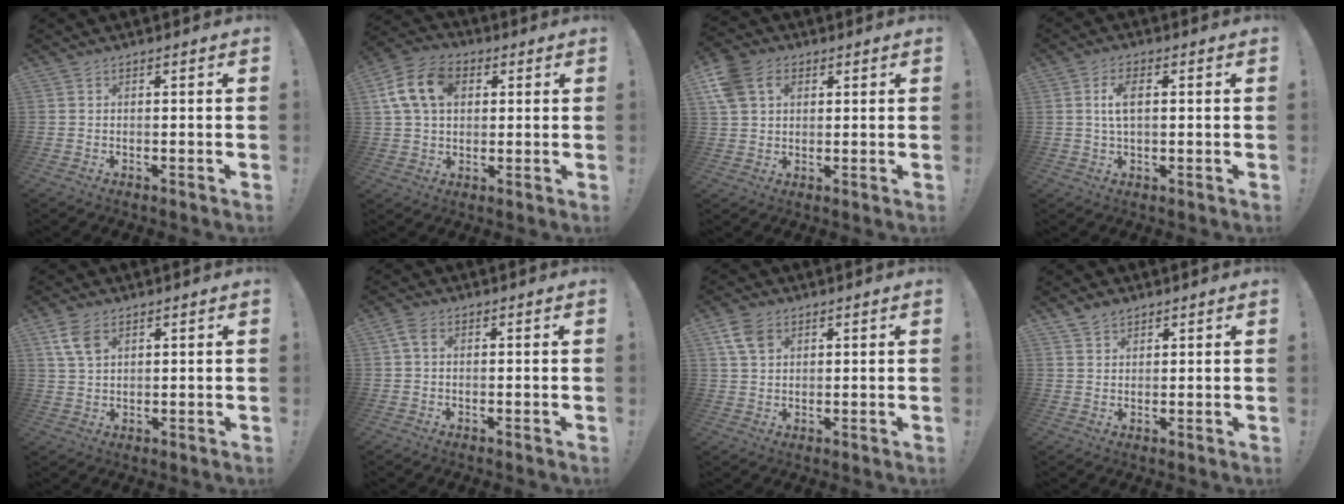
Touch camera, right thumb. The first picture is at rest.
{"total": 13.9, "force": [4.2, 10.0, 8.8], "torque": [-0.154, 0.000, 0.082]}
{"total": 9.8, "force": [3.8, 7.3, 5.4], "torque": [-0.106, -0.003, 0.075]}
{"total": 5.6, "force": [0.9, 2.7, 4.8], "torque": [-0.085, 0.001, 0.012]}
{"total": 6.6, "force": [3.5, 3.9, 4.2], "torque": [-0.069, -0.010, 0.067]}
{"total": 2.3, "force": [0.4, 1.4, 1.7], "torque": [-0.035, 0.005, 0.009]}
{"total": 7.1, "force": [3.6, 4.9, 3.8], "torque": [-0.065, -0.004, 0.072]}
{"total": 3.1, "force": [2.5, 1.6, 0.8], "torque": [-0.010, -0.016, 0.047]}